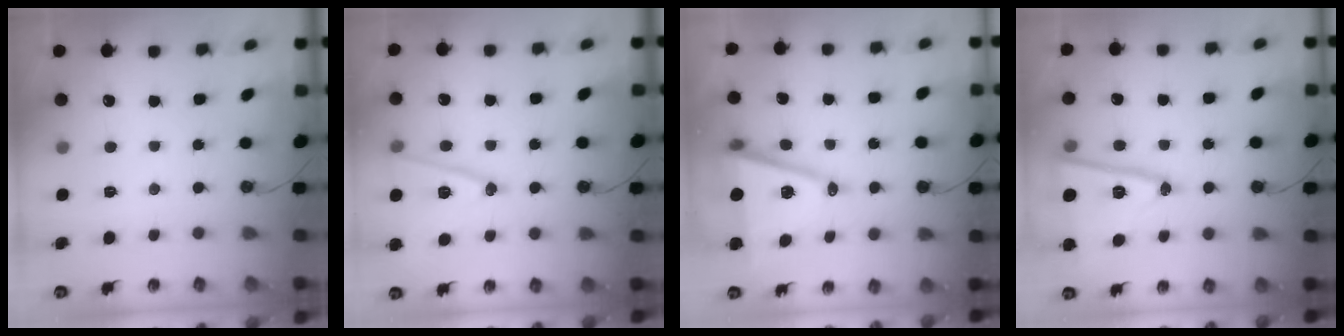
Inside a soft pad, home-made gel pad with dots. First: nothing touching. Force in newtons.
{"total": 13.7, "press": 13.3, "slide": 3.5}
{"total": 14.6, "press": 14.1, "slide": 3.8}
{"total": 18.5, "press": 18.4, "slide": 1.1}